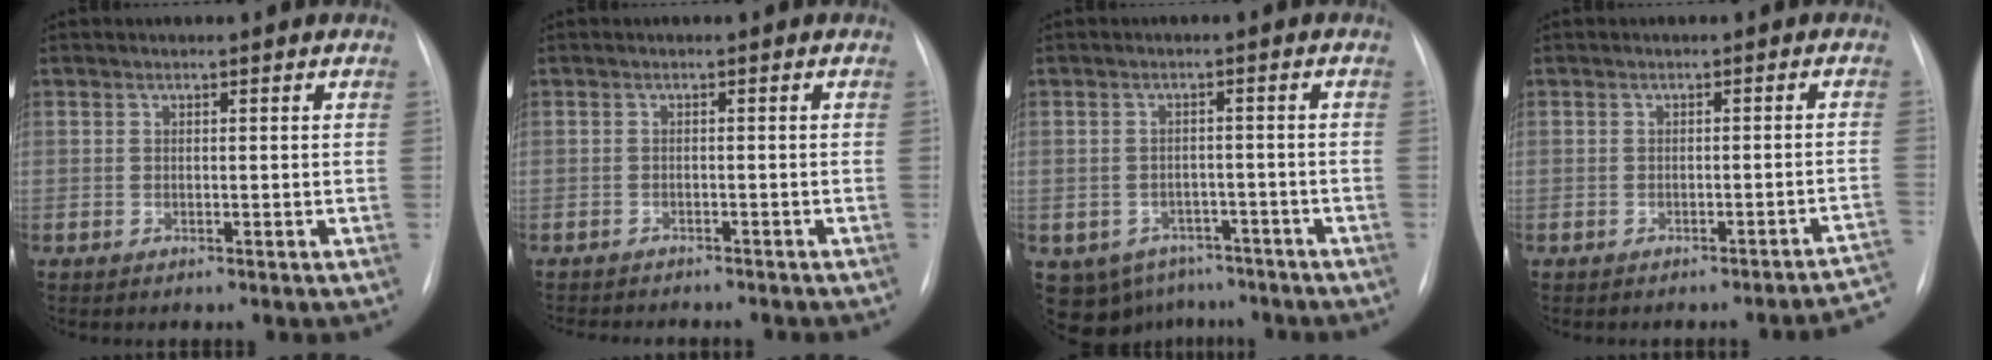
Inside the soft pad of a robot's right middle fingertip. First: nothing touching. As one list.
[{"total": 8.8, "force": [-8.0, 2.0, 3.2], "torque": [-0.040, -0.004, -0.098]}, {"total": 9.3, "force": [-6.2, 6.6, 1.9], "torque": [-0.035, 0.012, -0.074]}, {"total": 5.4, "force": [-4.9, -0.2, 2.2], "torque": [-0.003, 0.016, -0.053]}]